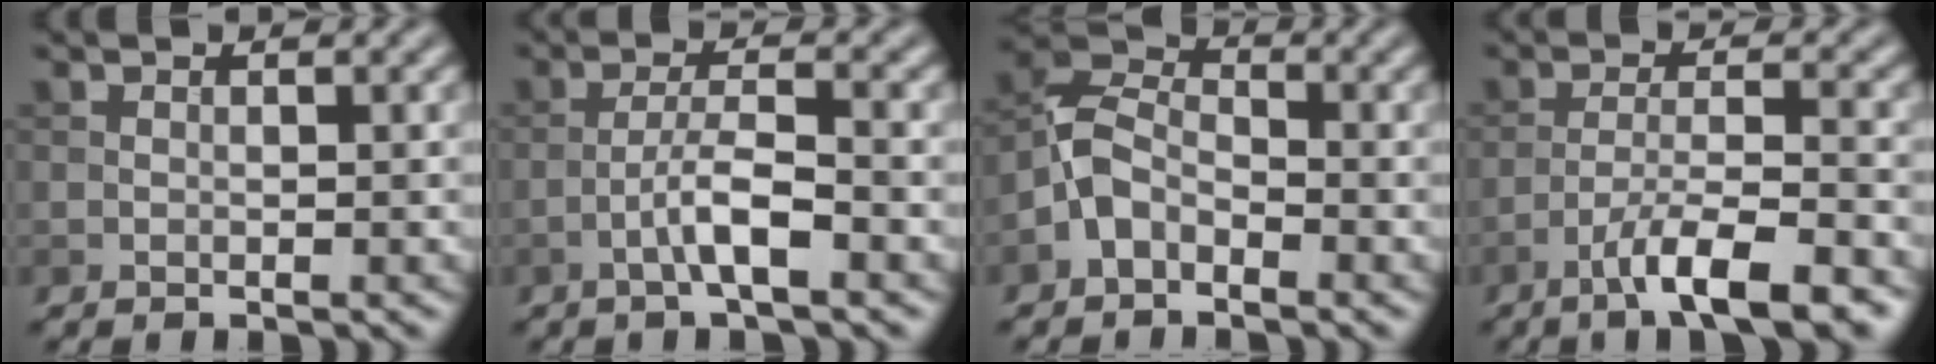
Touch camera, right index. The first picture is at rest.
{"total": 3.6, "force": [-1.7, 0.5, 3.1], "torque": [-0.058, 0.013, -0.036]}
{"total": 3.5, "force": [-2.1, 2.2, 1.9], "torque": [-0.040, 0.014, -0.052]}
{"total": 7.0, "force": [-4.6, 1.2, 5.2], "torque": [-0.083, 0.004, -0.078]}